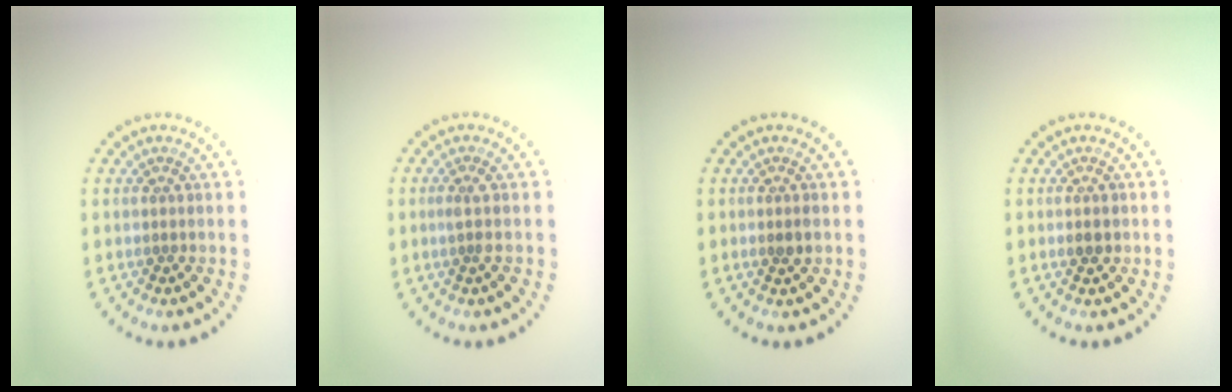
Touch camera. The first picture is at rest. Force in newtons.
{"total": 1.0, "press": 0.6, "slide": 0.8}
{"total": 1.2, "press": 1.1, "slide": 0.4}
{"total": 1.5, "press": 1.5, "slide": 0.1}